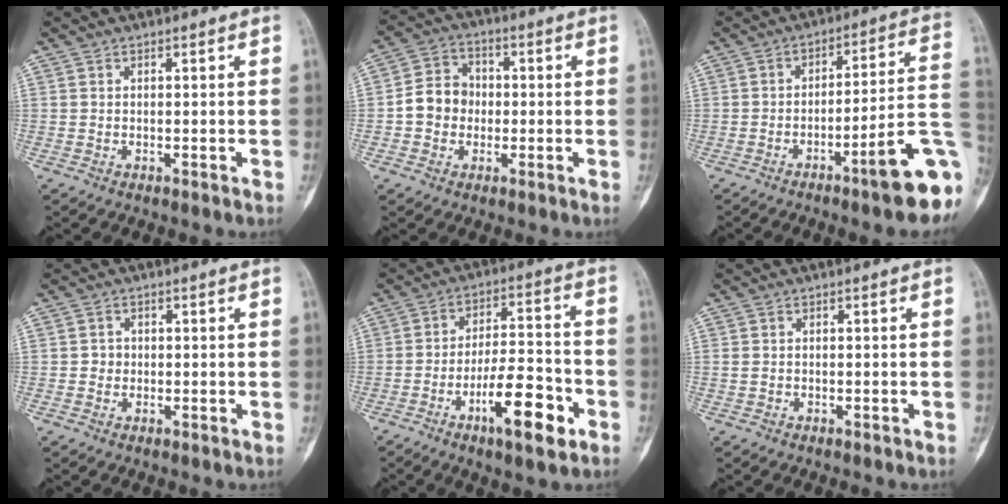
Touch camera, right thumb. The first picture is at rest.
{"total": 7.7, "force": [-0.8, 6.8, 3.6], "torque": [-0.038, 0.023, -0.026]}
{"total": 15.8, "force": [-6.6, 2.5, 14.1], "torque": [-0.143, 0.045, -0.090]}
{"total": 1.6, "force": [-0.1, 1.5, 0.5], "torque": [0.002, 0.006, -0.004]}
{"total": 11.4, "force": [-5.5, 3.6, 9.3], "torque": [-0.143, 0.033, -0.088]}
{"total": 0.7, "force": [-0.2, 0.6, 0.3], "torque": [-0.007, 0.004, -0.002]}